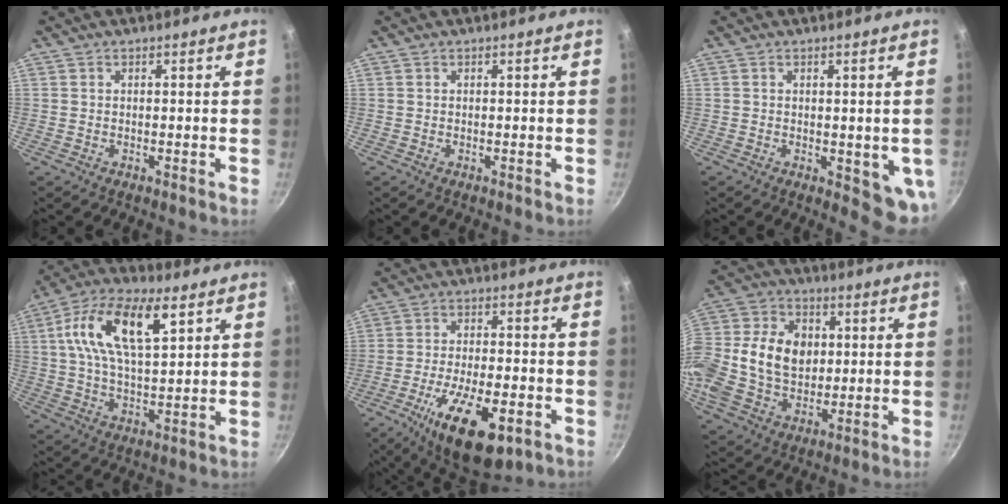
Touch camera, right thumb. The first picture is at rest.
{"total": 0.0}
{"total": 6.7, "force": [-0.8, 2.9, 6.0], "torque": [-0.056, -0.007, -0.005]}
{"total": 15.5, "force": [5.8, 6.1, 13.1], "torque": [-0.239, -0.001, 0.099]}
{"total": 16.8, "force": [-7.3, 6.7, 13.5], "torque": [-0.217, 0.014, -0.116]}
{"total": 23.8, "force": [1.8, 17.9, 15.6], "torque": [-0.316, 0.035, 0.028]}